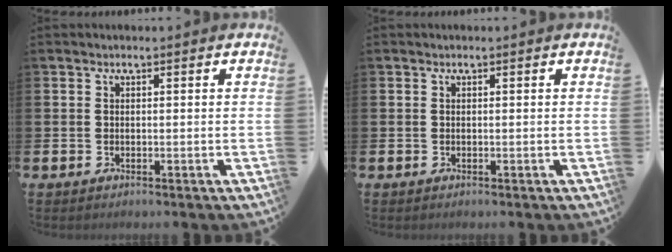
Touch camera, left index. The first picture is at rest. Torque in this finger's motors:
{"motor_torque": [0.00, 0.00, 0.00, 0.00]}